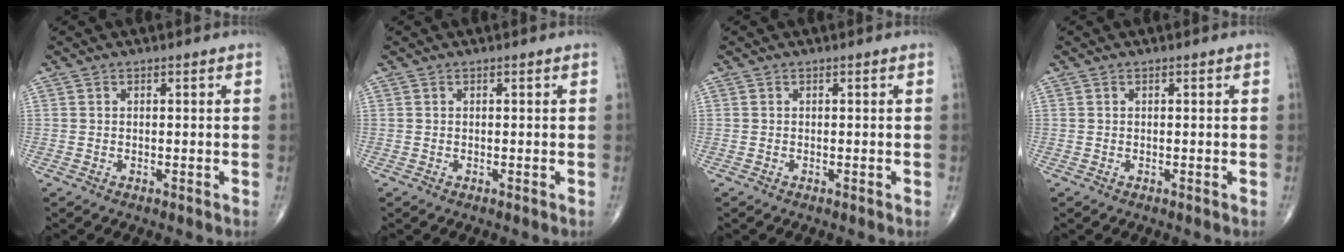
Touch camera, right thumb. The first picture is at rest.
{"total": 0.0}
{"total": 0.0}
{"total": 0.0}